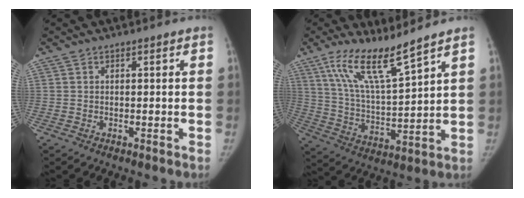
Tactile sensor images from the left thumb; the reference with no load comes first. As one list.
[{"total": 12.7, "force": [9.1, 1.5, 8.6], "torque": [-0.155, -0.058, 0.185]}]